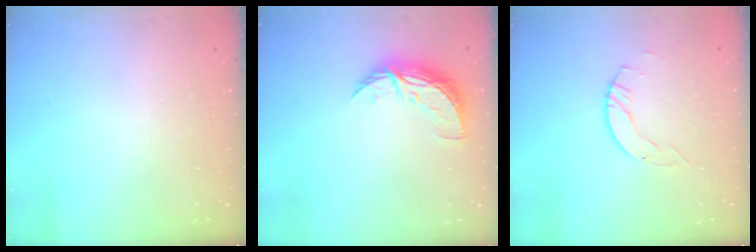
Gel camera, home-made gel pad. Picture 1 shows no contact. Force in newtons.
{"total": 8.8, "press": 8.8, "slide": 0.4}
{"total": 2.1, "press": 2.1, "slide": 0.3}